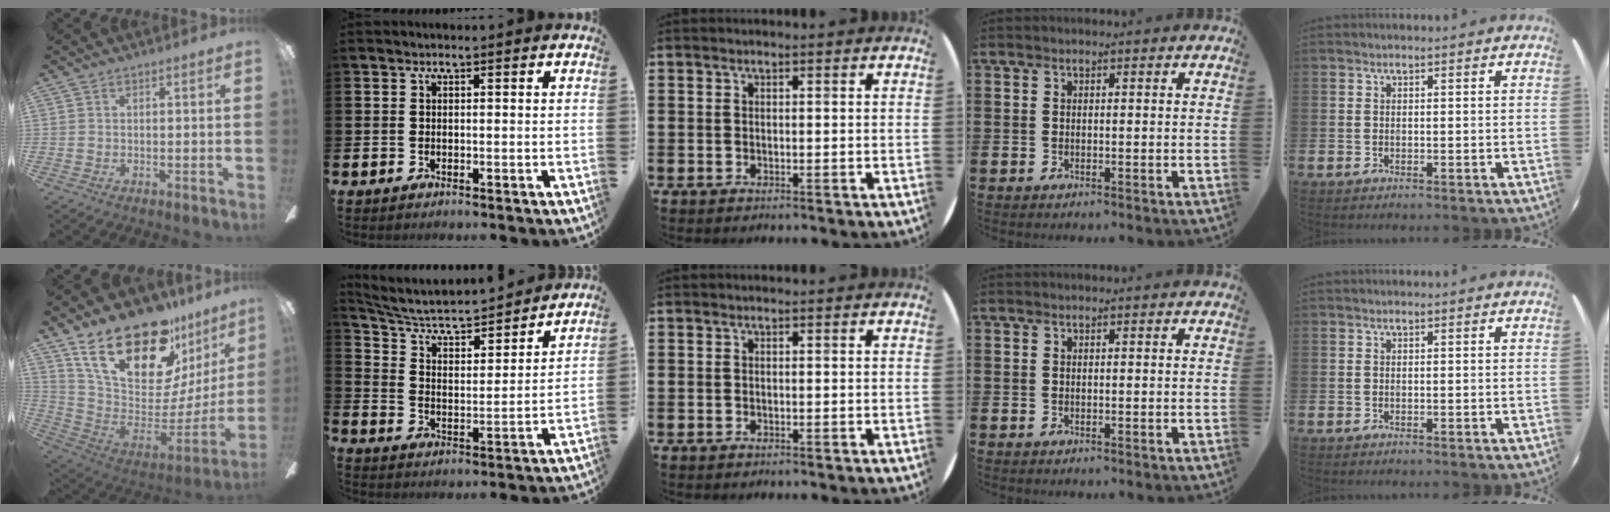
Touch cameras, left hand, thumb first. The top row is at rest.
{"thumb": {"total": 27.0, "force": [18.4, 11.9, 15.9], "torque": [-0.279, -0.127, 0.330]}, "index": {"total": 6.2, "force": [5.6, 1.7, 2.3], "torque": [-0.073, -0.043, 0.088]}}